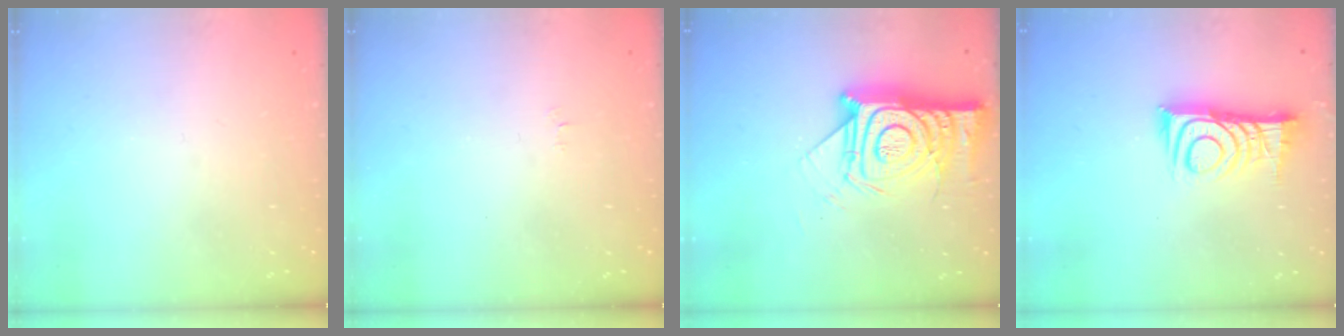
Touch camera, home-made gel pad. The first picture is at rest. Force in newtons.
{"total": 2.5, "press": 2.5, "slide": 0.3}
{"total": 18.4, "press": 18.4, "slide": 1.5}
{"total": 12.2, "press": 12.1, "slide": 0.9}